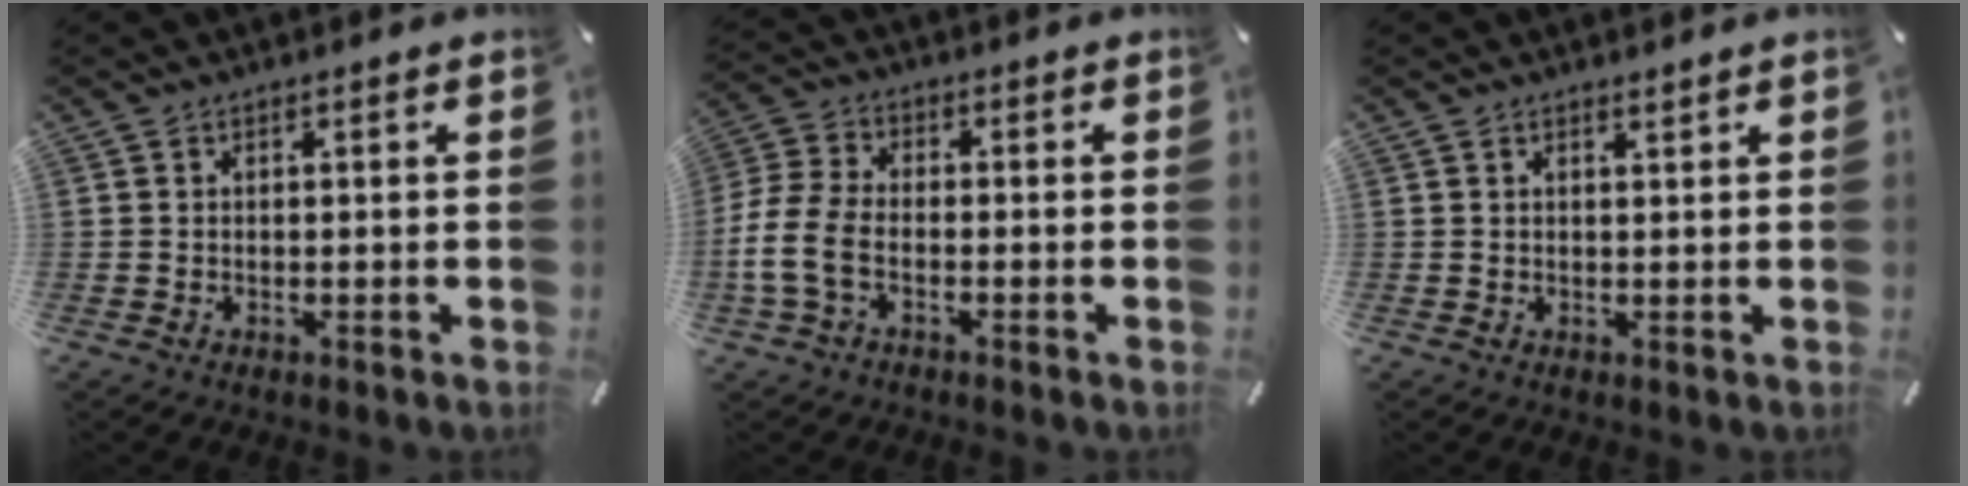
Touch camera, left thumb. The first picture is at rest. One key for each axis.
{"total": 8.0, "fx": -3.1, "fy": 4.8, "fz": 5.6, "tx": -0.134, "ty": 0.003, "tz": -0.057}
{"total": 0.9, "fx": 0.8, "fy": 0.1, "fz": 0.3, "tx": -0.007, "ty": -0.003, "tz": 0.016}